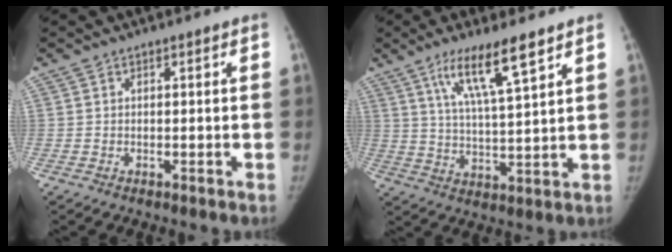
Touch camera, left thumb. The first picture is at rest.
{"total": 11.1, "force": [6.7, 1.5, 8.7], "torque": [-0.156, -0.030, 0.126]}